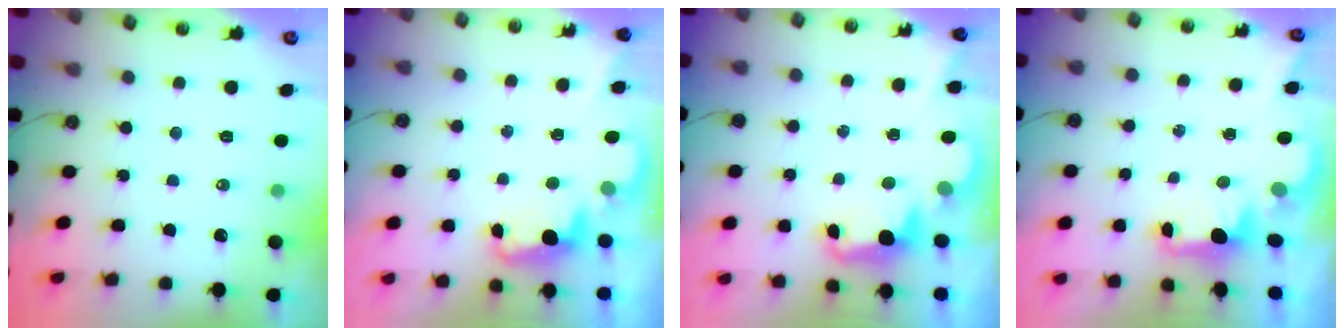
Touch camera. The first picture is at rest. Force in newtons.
{"total": 2.3, "press": 2.2, "slide": 0.6}
{"total": 2.4, "press": 2.3, "slide": 0.5}
{"total": 1.7, "press": 1.6, "slide": 0.7}